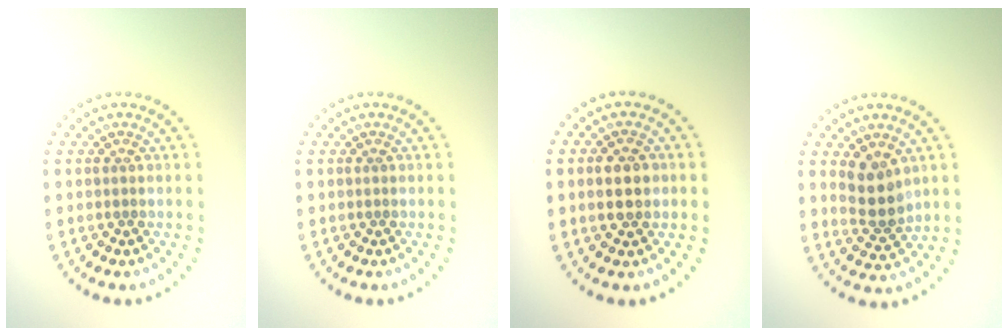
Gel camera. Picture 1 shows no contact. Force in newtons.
{"total": 0.0}
{"total": 2.9, "press": 2.9, "slide": 0.2}
{"total": 3.6, "press": 3.3, "slide": 1.3}